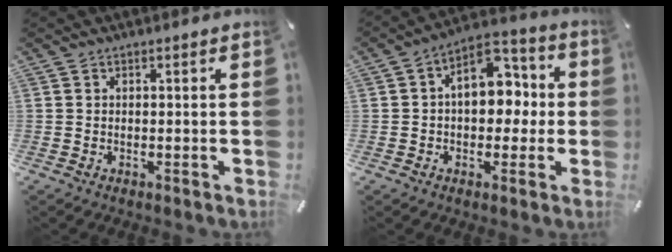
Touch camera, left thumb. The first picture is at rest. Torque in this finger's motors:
{"motor_torque": [1.56, 2.38, 0.79, -0.33, 0.13]}